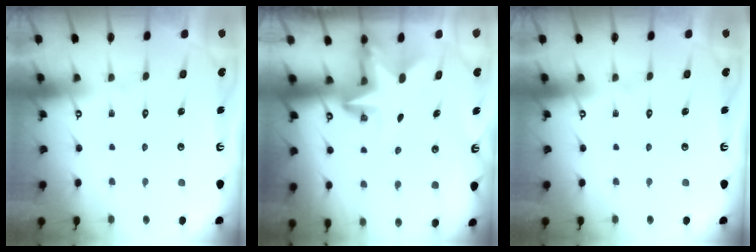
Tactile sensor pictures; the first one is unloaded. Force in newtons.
{"total": 2.8, "press": 2.8, "slide": 0.2}
{"total": 0.0}